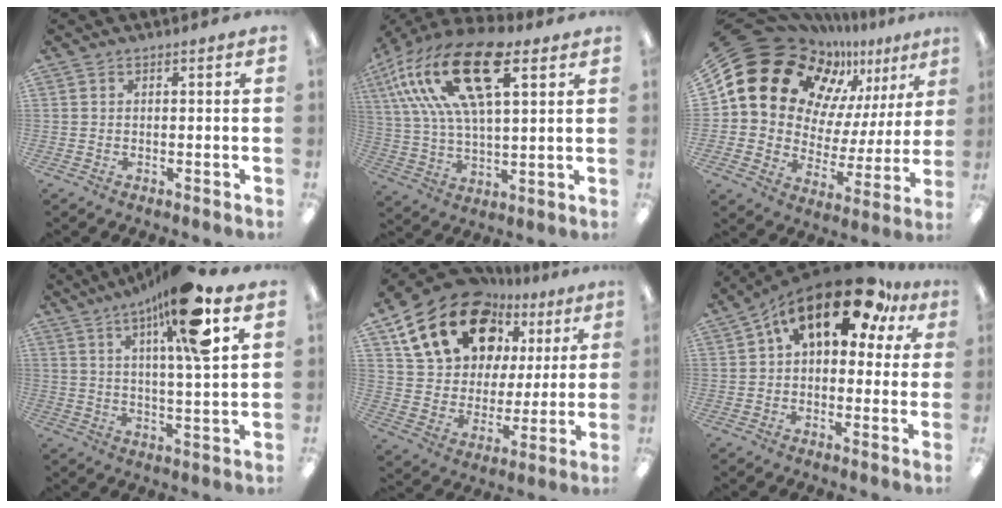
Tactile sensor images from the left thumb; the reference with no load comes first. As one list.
[{"total": 24.3, "force": [11.9, 11.1, 18.1], "torque": [-0.354, -0.040, 0.199]}, {"total": 20.7, "force": [14.0, 12.7, 8.4], "torque": [-0.166, -0.097, 0.266]}, {"total": 15.8, "force": [8.7, 2.9, 12.9], "torque": [-0.206, -0.032, 0.130]}, {"total": 20.4, "force": [12.7, 12.8, 9.4], "torque": [-0.180, -0.063, 0.237]}, {"total": 18.0, "force": [9.4, 9.0, 12.5], "torque": [-0.199, -0.038, 0.161]}]